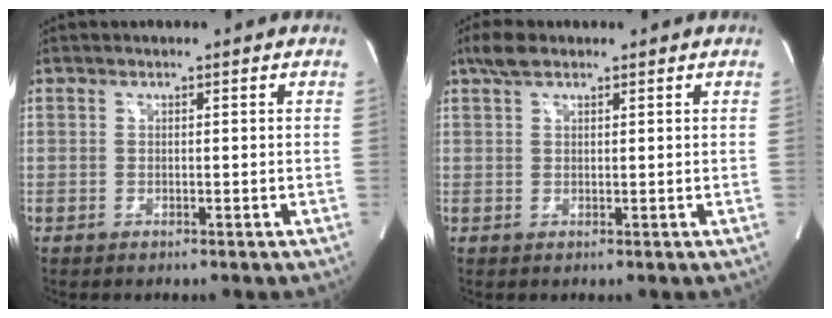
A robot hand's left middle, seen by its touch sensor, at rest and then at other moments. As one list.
[{"total": 3.0, "force": [2.2, 1.2, 1.8], "torque": [-0.044, 0.016, 0.043]}]